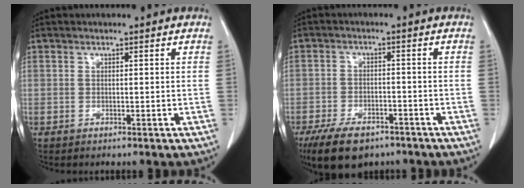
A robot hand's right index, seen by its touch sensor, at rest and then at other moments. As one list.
[{"total": 9.5, "force": [-6.9, 4.4, 4.8], "torque": [-0.084, -0.005, -0.111]}]